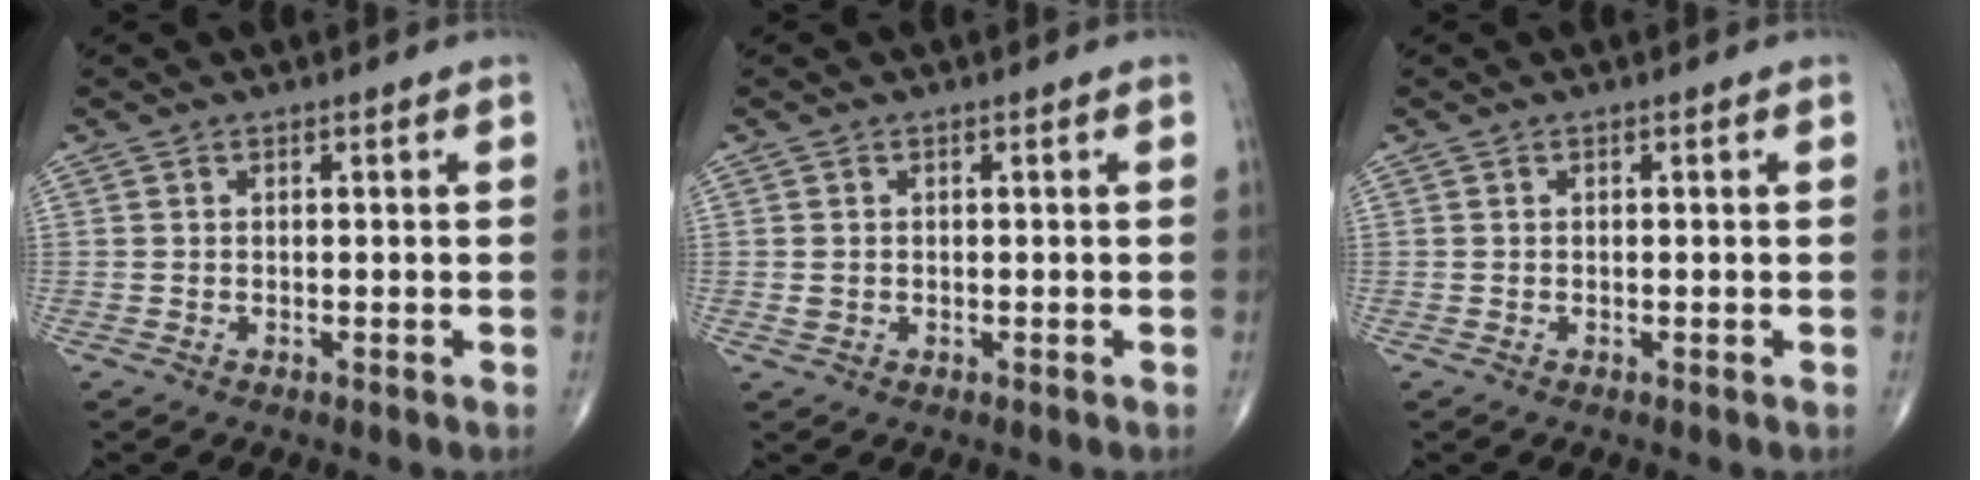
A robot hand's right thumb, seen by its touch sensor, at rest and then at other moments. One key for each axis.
{"total": 1.1, "fx": -0.1, "fy": 1.0, "fz": 0.6, "tx": -0.011, "ty": 0.002, "tz": 0.003}
{"total": 0.0}